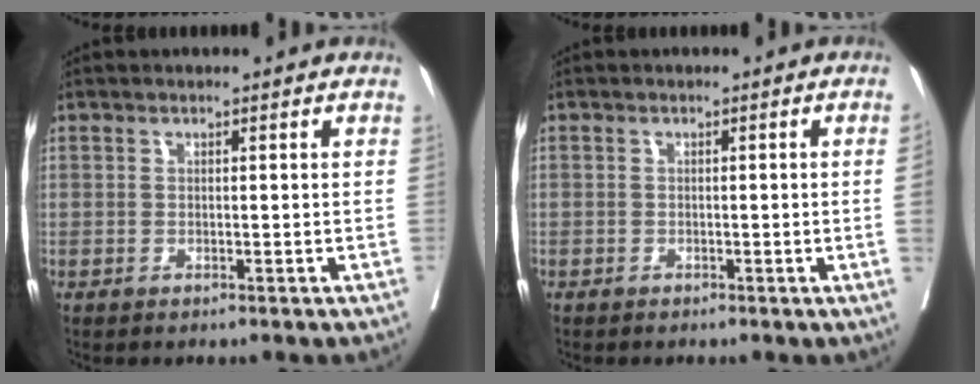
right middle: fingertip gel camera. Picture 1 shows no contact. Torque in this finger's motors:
{"motor_torque": [1.04, -1.10, -0.27, -0.21]}